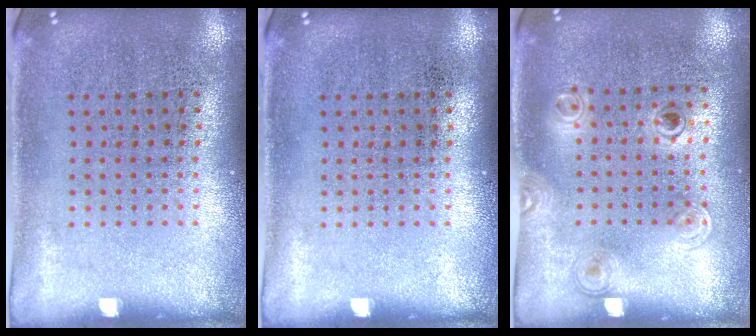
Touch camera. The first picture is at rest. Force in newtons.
{"total": 0.0}
{"total": 1.1, "press": 0.9, "slide": 0.6}